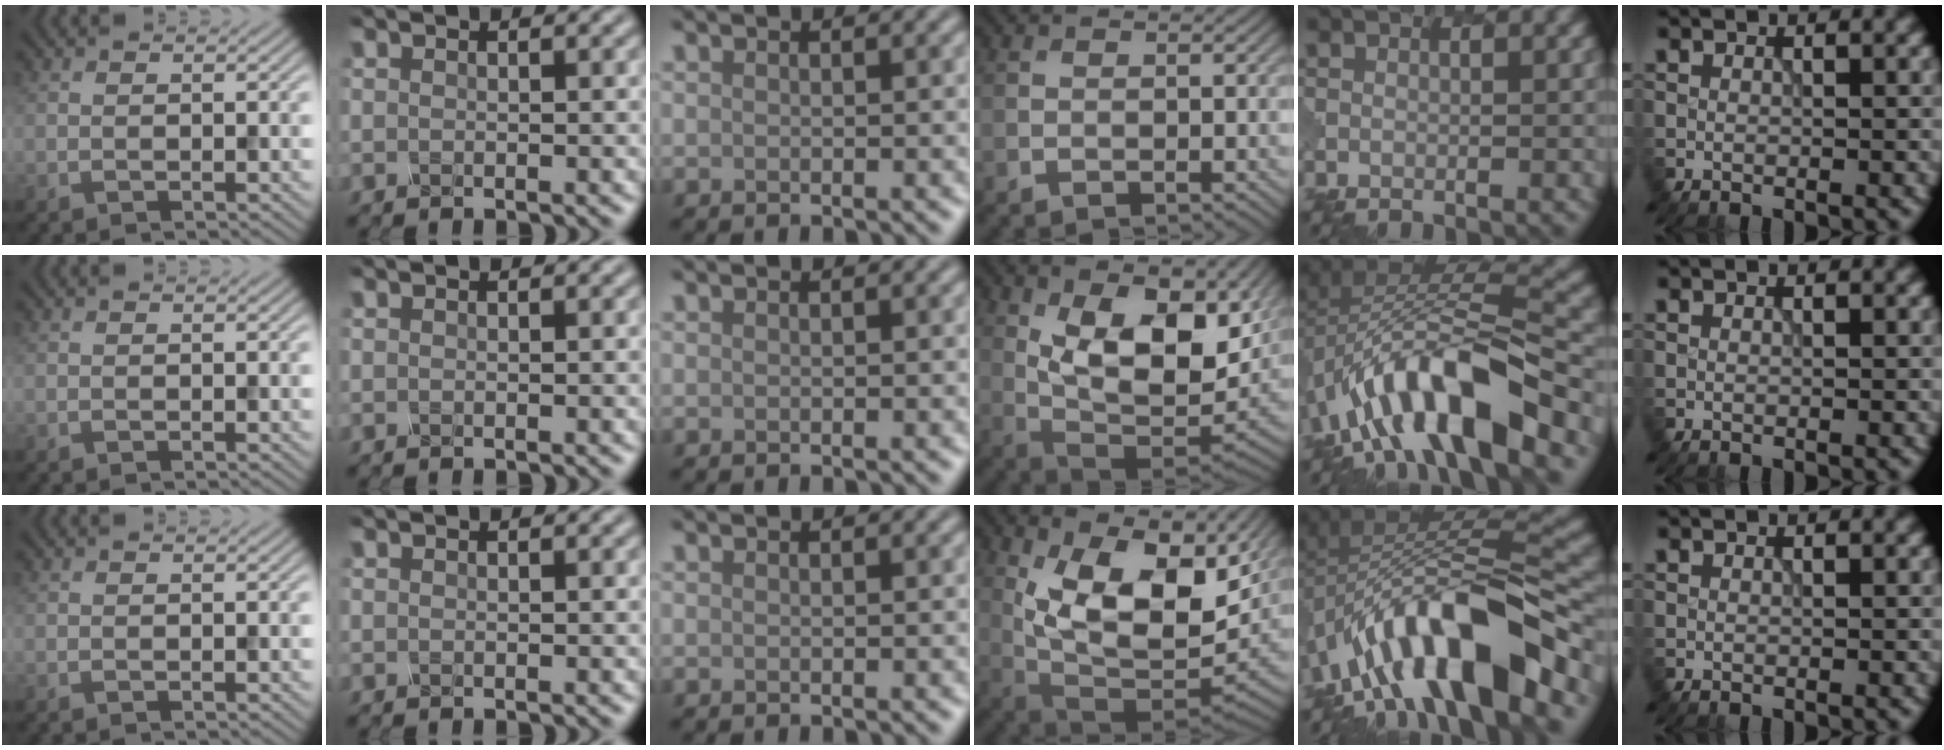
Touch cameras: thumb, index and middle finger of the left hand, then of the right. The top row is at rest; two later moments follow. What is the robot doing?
{"motion": "unscrew", "object": "spray bottle"}